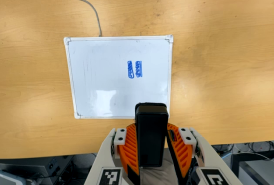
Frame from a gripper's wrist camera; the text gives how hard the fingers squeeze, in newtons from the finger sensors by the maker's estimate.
{"total": 5.6, "left": 4.1, "right": 7.1}